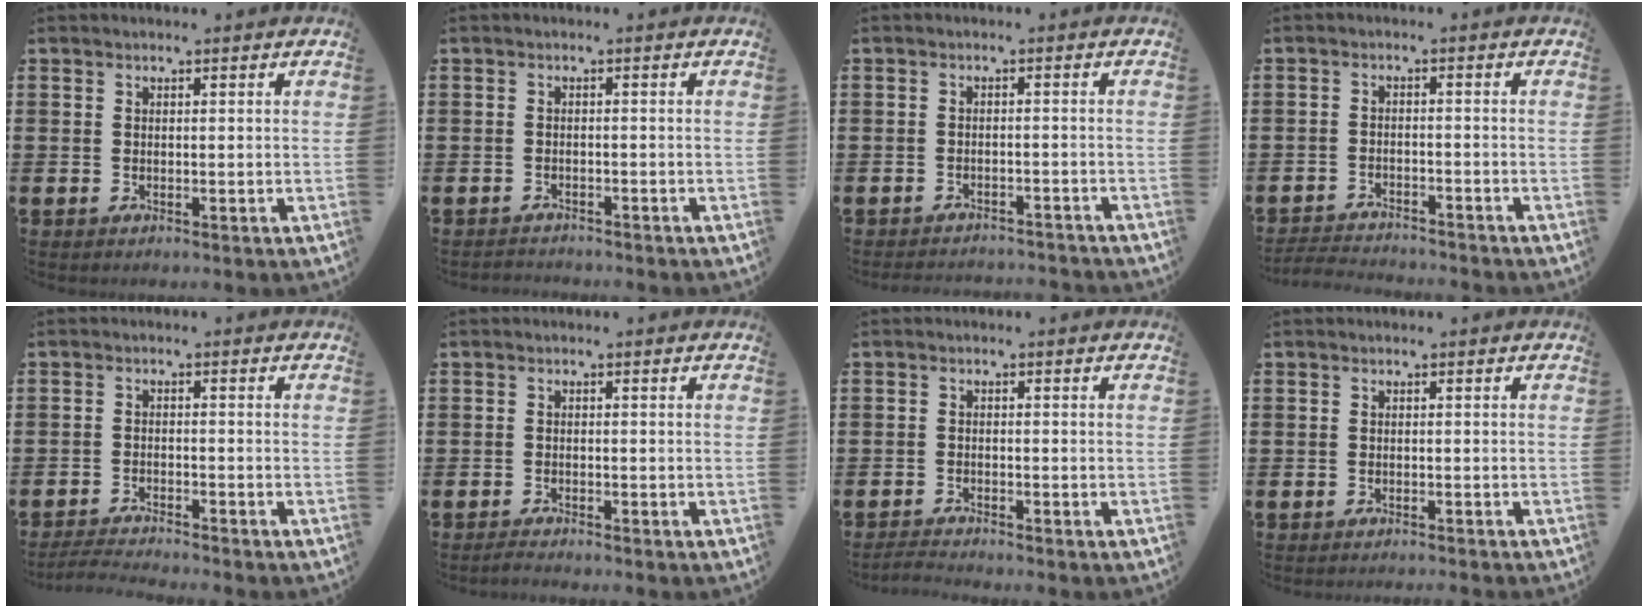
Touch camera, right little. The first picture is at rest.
{"total": 1.0, "force": [-1.0, 0.0, -0.1], "torque": [-0.001, 0.002, -0.021]}
{"total": 1.8, "force": [-1.8, -0.1, -0.1], "torque": [-0.002, 0.004, -0.038]}
{"total": 2.6, "force": [-2.6, 0.0, -0.1], "torque": [-0.003, 0.003, -0.057]}
{"total": 2.4, "force": [-2.4, -0.2, 0.3], "torque": [-0.005, 0.003, -0.049]}
{"total": 1.0, "force": [-1.0, -0.1, 0.2], "torque": [-0.006, -0.001, -0.020]}
{"total": 1.4, "force": [-1.4, -0.1, 0.3], "torque": [-0.007, 0.003, -0.028]}
{"total": 0.7, "force": [-0.7, -0.2, 0.0], "torque": [0.001, -0.001, -0.014]}